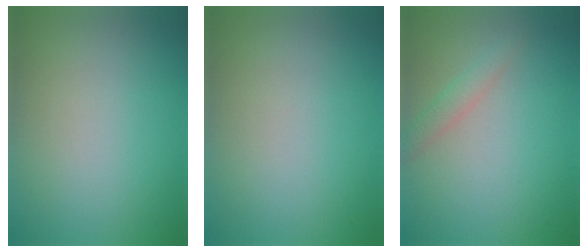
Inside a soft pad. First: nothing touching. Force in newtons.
{"total": 0.0}
{"total": 1.4, "press": 1.4, "slide": 0.0}